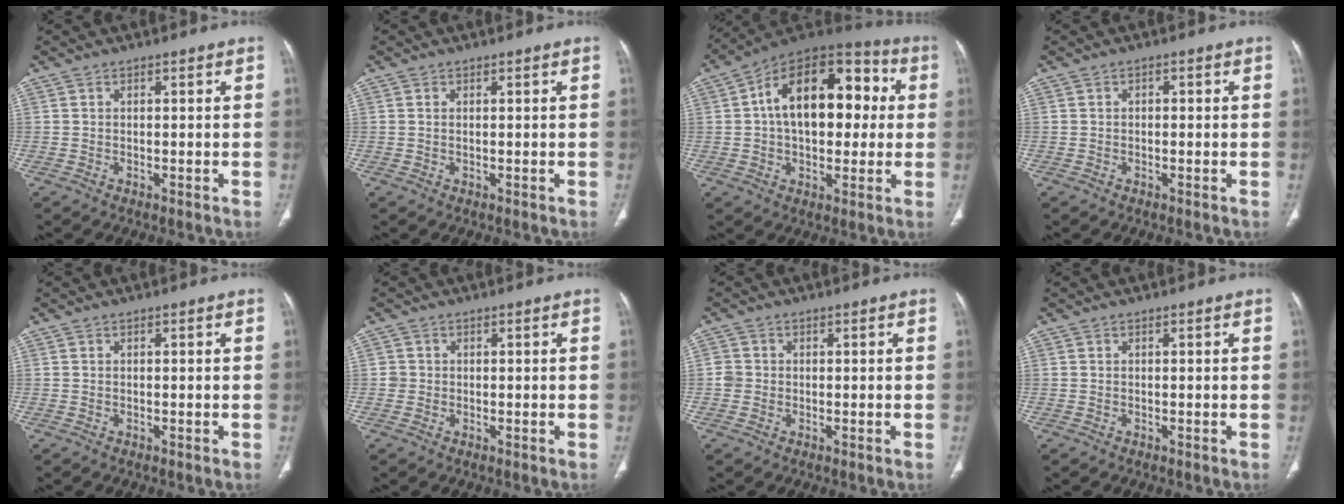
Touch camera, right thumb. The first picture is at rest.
{"total": 0.0}
{"total": 21.4, "force": [2.7, 12.8, 17.0], "torque": [-0.229, 0.038, 0.032]}
{"total": 0.7, "force": [-0.1, 0.5, 0.5], "torque": [-0.003, 0.002, -0.005]}
{"total": 0.0}
{"total": 1.4, "force": [-0.1, 1.3, 0.1], "torque": [0.006, 0.005, -0.003]}
{"total": 2.1, "force": [-0.3, 1.9, 0.6], "torque": [-0.003, 0.006, -0.008]}
{"total": 0.0}